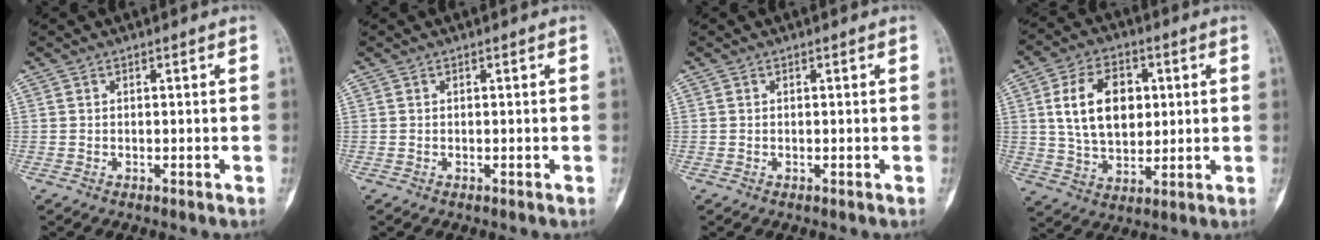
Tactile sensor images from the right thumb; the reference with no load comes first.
{"total": 0.0}
{"total": 0.0}
{"total": 13.9, "force": [2.8, 9.1, 10.1], "torque": [-0.145, -0.006, 0.053]}